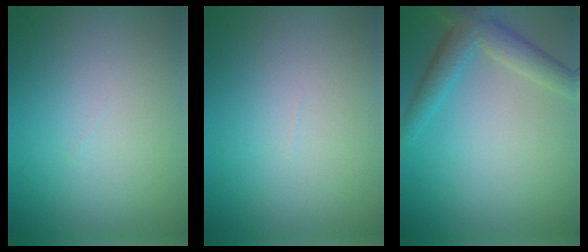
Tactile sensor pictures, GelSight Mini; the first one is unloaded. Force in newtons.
{"total": 0.0}
{"total": 4.0, "press": 4.0, "slide": 0.2}